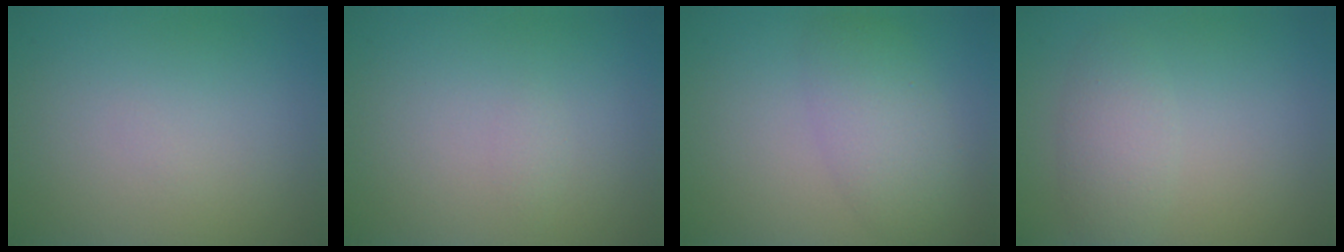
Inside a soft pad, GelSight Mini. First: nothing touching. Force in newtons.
{"total": 0.6, "press": 0.6, "slide": 0.1}
{"total": 4.0, "press": 4.0, "slide": 0.1}
{"total": 2.6, "press": 2.6, "slide": 0.1}